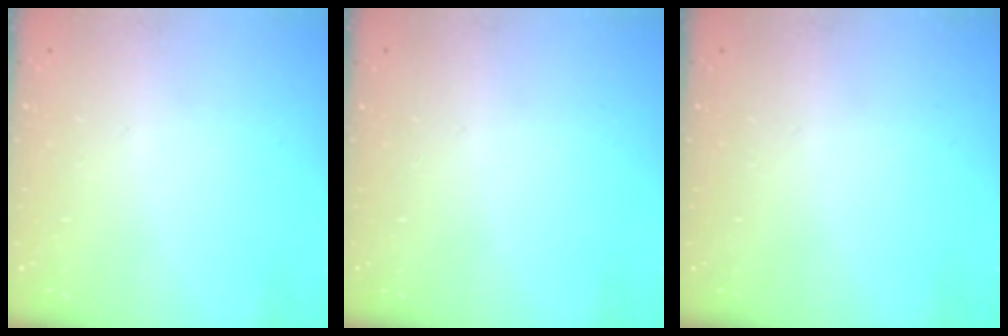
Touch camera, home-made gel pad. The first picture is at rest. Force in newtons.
{"total": 0.0}
{"total": 0.0}